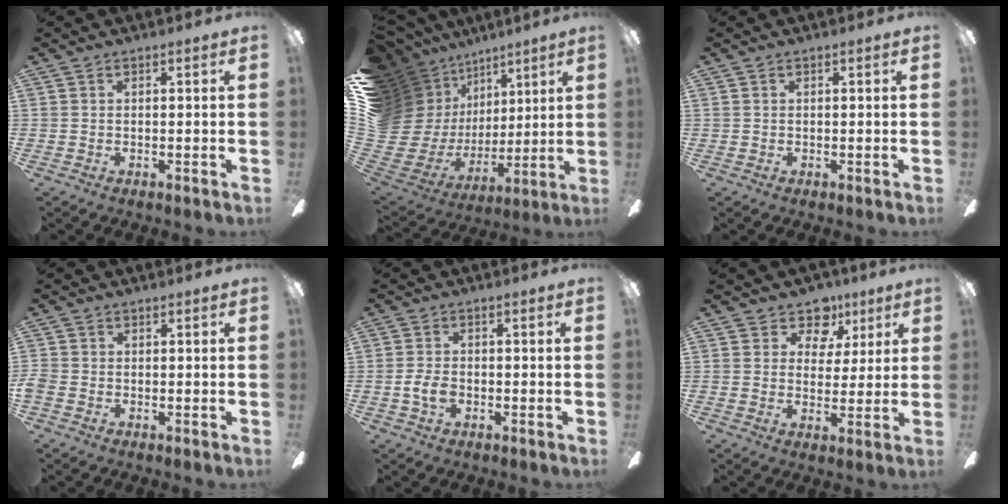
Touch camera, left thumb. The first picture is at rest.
{"total": 17.7, "force": [7.2, 15.0, 6.0], "torque": [-0.144, -0.078, 0.177]}
{"total": 0.0}
{"total": 1.8, "force": [-0.7, 1.5, 0.9], "torque": [-0.015, 0.003, -0.011]}
{"total": 4.0, "force": [-1.2, 2.4, 3.0], "torque": [-0.061, 0.006, -0.023]}
{"total": 8.7, "force": [5.0, 6.5, 2.9], "torque": [-0.036, -0.031, 0.089]}